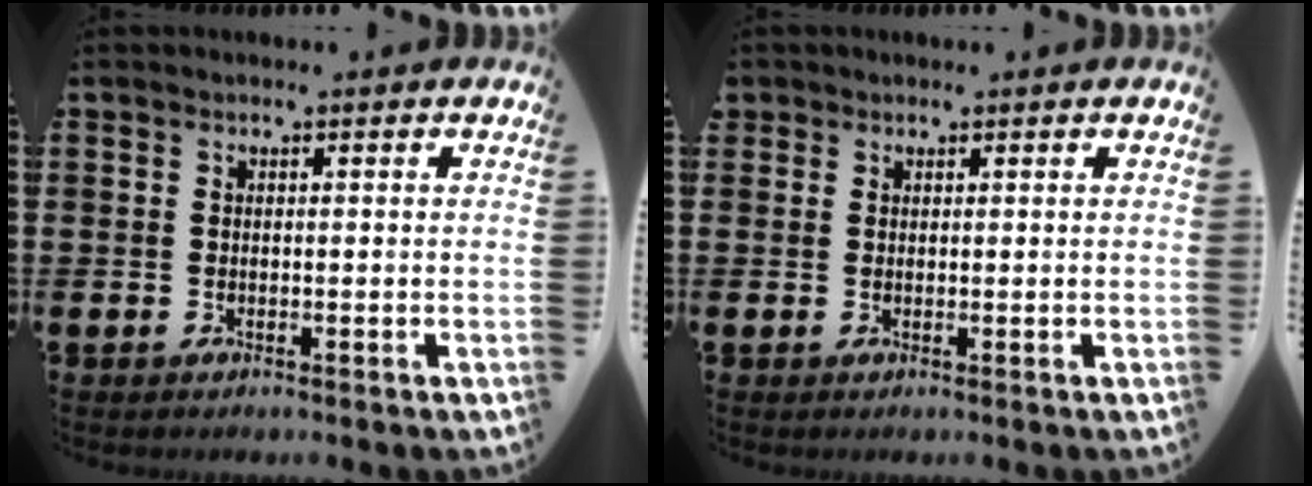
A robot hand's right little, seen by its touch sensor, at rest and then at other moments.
{"total": 1.0, "force": [0.8, 0.6, -0.1], "torque": [0.016, -0.001, 0.012]}